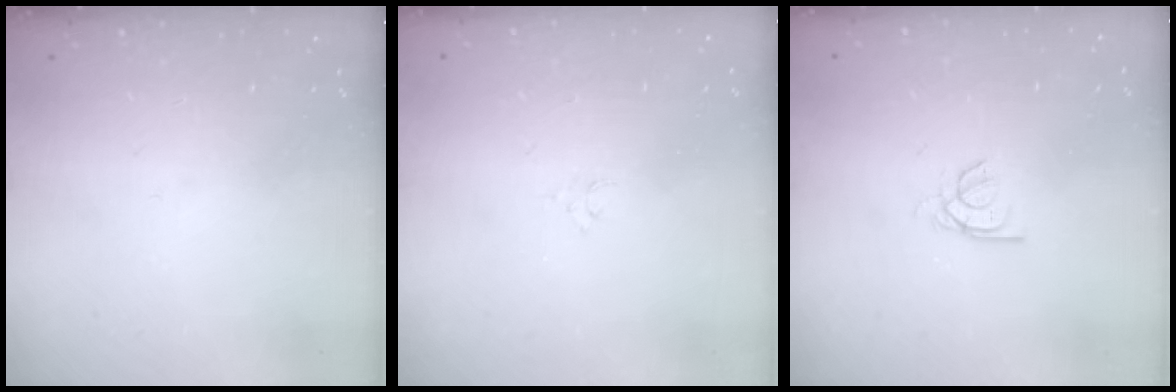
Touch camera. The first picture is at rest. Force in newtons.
{"total": 2.4, "press": 2.4, "slide": 0.3}
{"total": 2.2, "press": 2.2, "slide": 0.2}